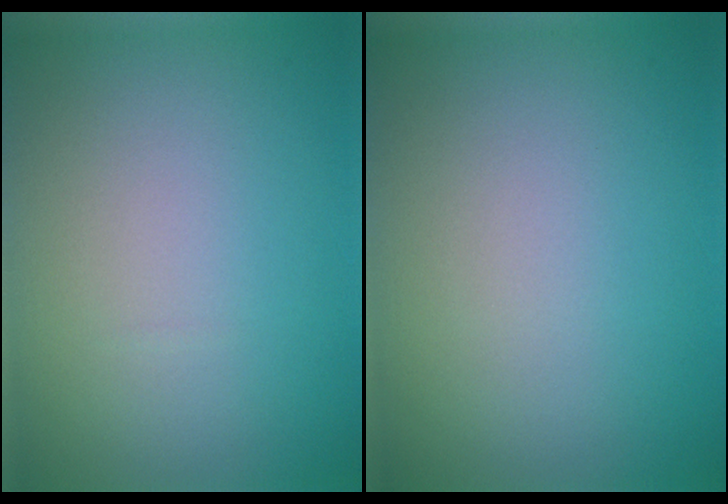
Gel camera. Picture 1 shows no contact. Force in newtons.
{"total": 0.0}